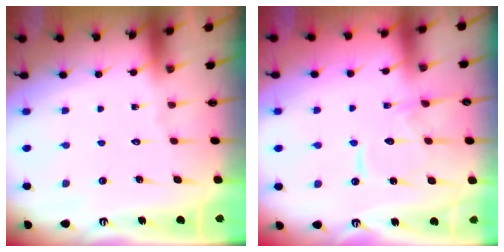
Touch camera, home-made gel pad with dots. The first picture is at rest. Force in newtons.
{"total": 12.0, "press": 12.0, "slide": 1.1}